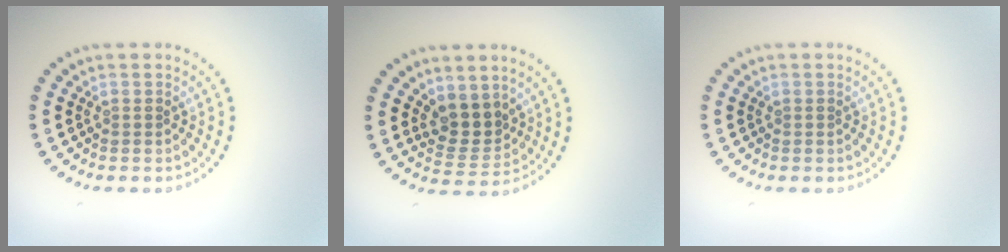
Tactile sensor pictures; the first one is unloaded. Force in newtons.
{"total": 3.1, "press": 2.6, "slide": 1.7}
{"total": 0.0}